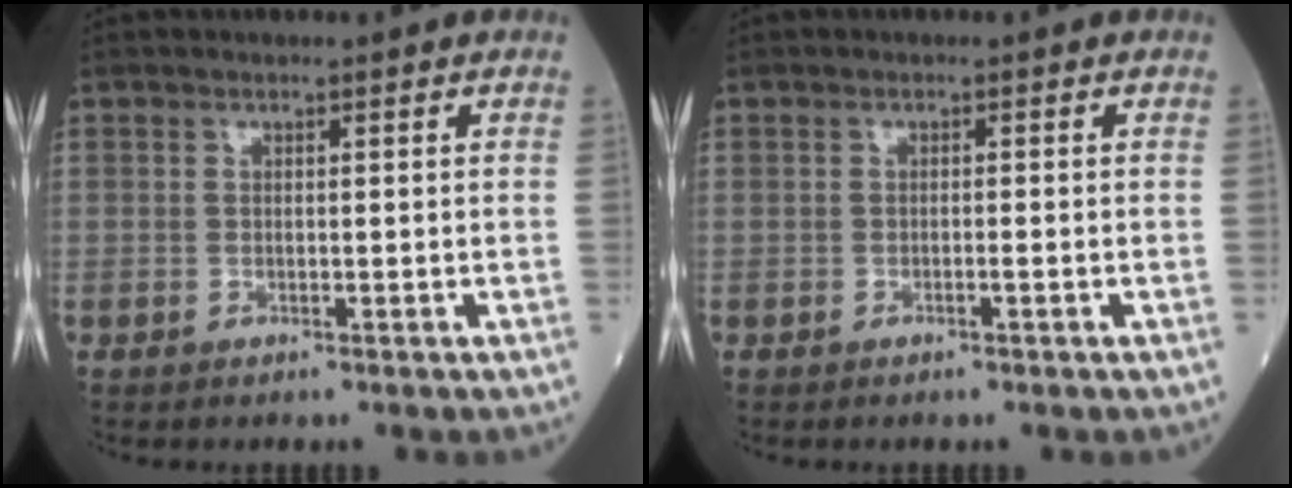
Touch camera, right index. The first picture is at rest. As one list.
[{"total": 0.7, "force": [-0.4, -0.1, 0.6], "torque": [-0.011, 0.001, -0.005]}]